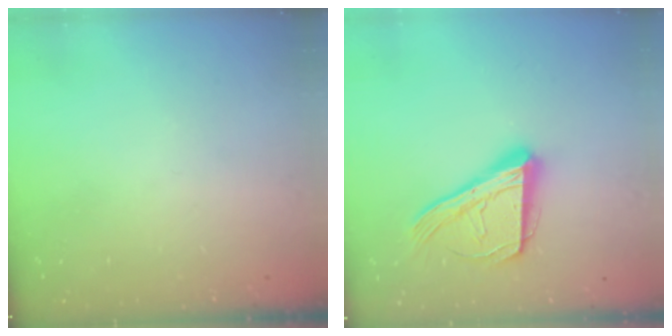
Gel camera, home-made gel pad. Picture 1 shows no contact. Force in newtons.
{"total": 17.8, "press": 17.7, "slide": 2.4}